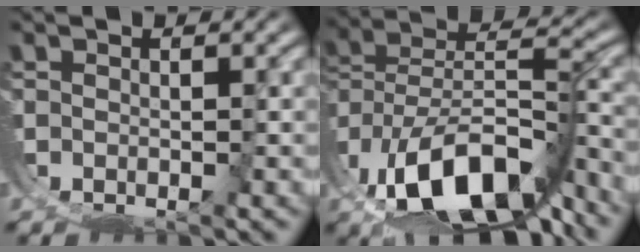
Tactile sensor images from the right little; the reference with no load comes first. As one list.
[{"total": 9.6, "force": [-1.8, 5.5, 7.7], "torque": [-0.125, -0.011, -0.018]}]